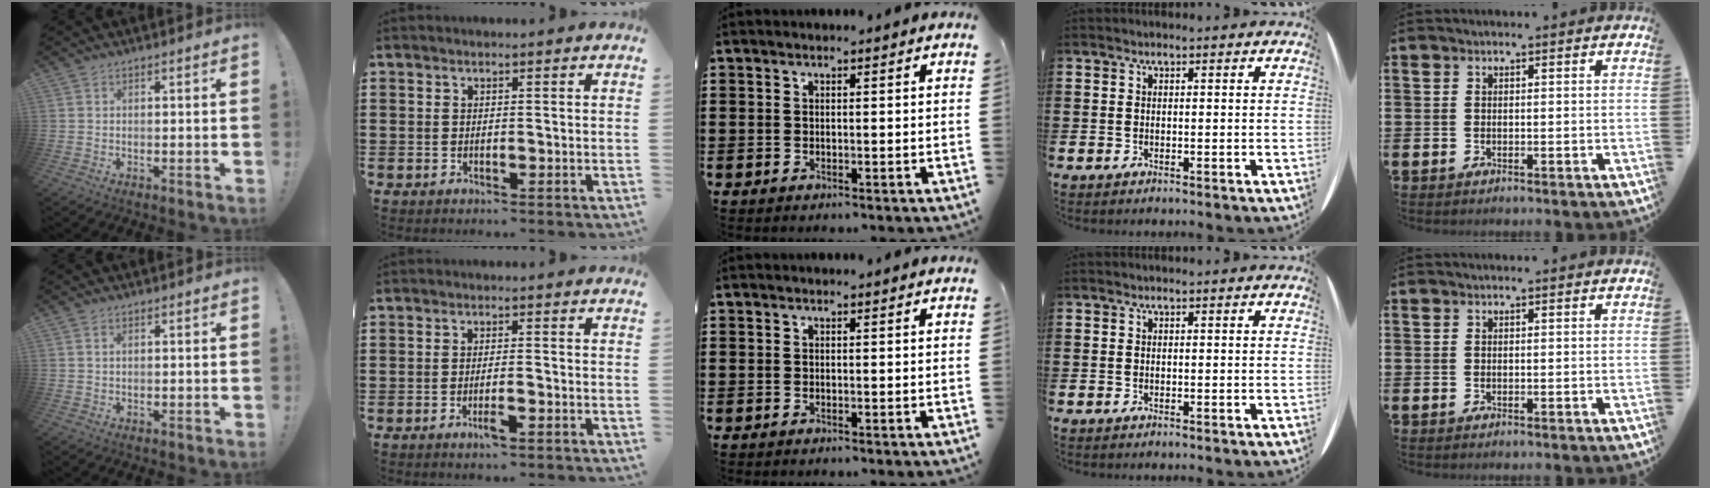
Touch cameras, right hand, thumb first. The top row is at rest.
{"thumb": {"total": 0.8, "force": [0.4, 0.5, 0.6], "torque": [-0.013, 0.002, 0.007]}, "index": {"total": 2.7, "force": [-1.5, 0.5, 2.2], "torque": [-0.043, -0.002, -0.029]}}